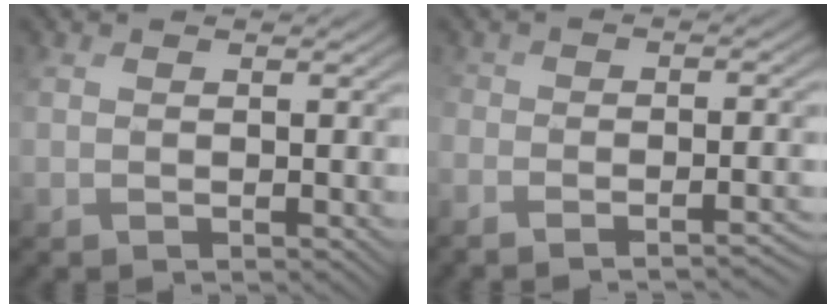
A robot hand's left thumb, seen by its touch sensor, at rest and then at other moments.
{"total": 6.2, "force": [-4.8, 2.2, 3.3], "torque": [-0.040, -0.008, -0.050]}